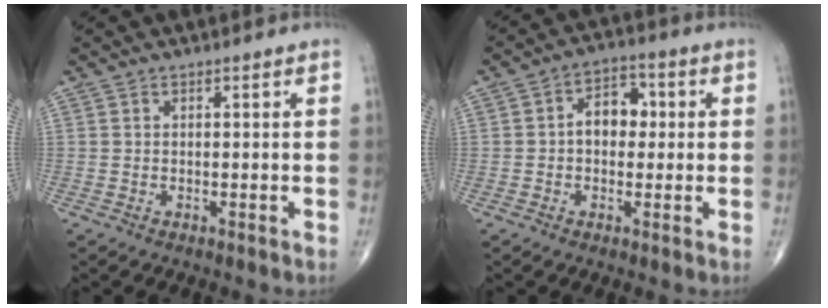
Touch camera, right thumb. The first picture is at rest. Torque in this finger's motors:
{"motor_torque": [1.00, 1.32, 0.81, 0.16, 0.05]}